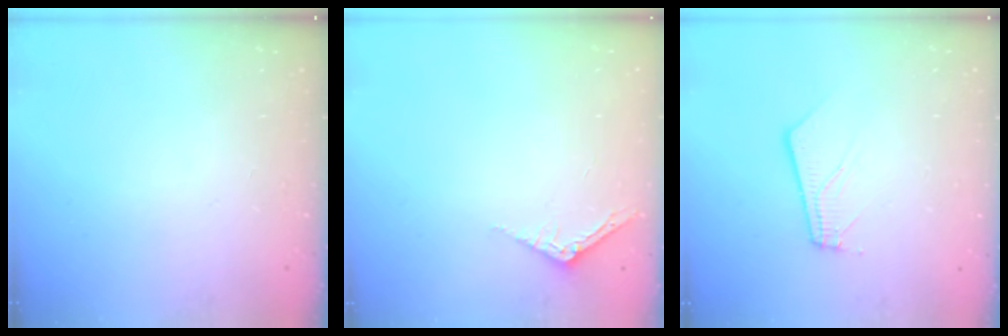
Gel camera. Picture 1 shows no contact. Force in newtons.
{"total": 2.5, "press": 2.5, "slide": 0.2}
{"total": 3.7, "press": 3.7, "slide": 0.2}